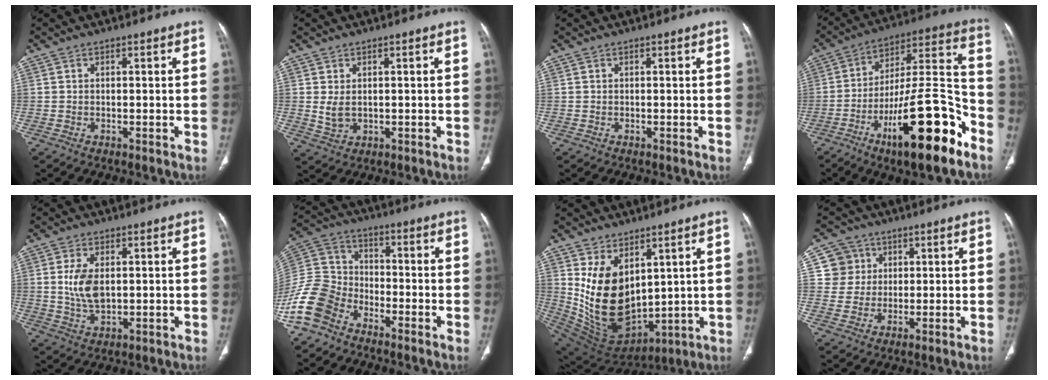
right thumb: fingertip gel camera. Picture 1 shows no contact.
{"total": 3.1, "force": [0.4, 2.1, 2.2], "torque": [-0.038, -0.006, 0.017]}
{"total": 0.0}
{"total": 24.4, "force": [-12.7, 6.4, 19.8], "torque": [-0.302, 0.075, -0.205]}
{"total": 6.8, "force": [1.0, 3.8, 5.6], "torque": [-0.109, -0.007, 0.024]}
{"total": 11.9, "force": [-7.6, 7.8, 4.7], "torque": [-0.090, 0.049, -0.162]}
{"total": 17.2, "force": [4.5, 11.0, 12.5], "torque": [-0.194, -0.042, 0.123]}
{"total": 6.5, "force": [2.0, 6.2, 0.4], "torque": [0.028, -0.002, 0.034]}